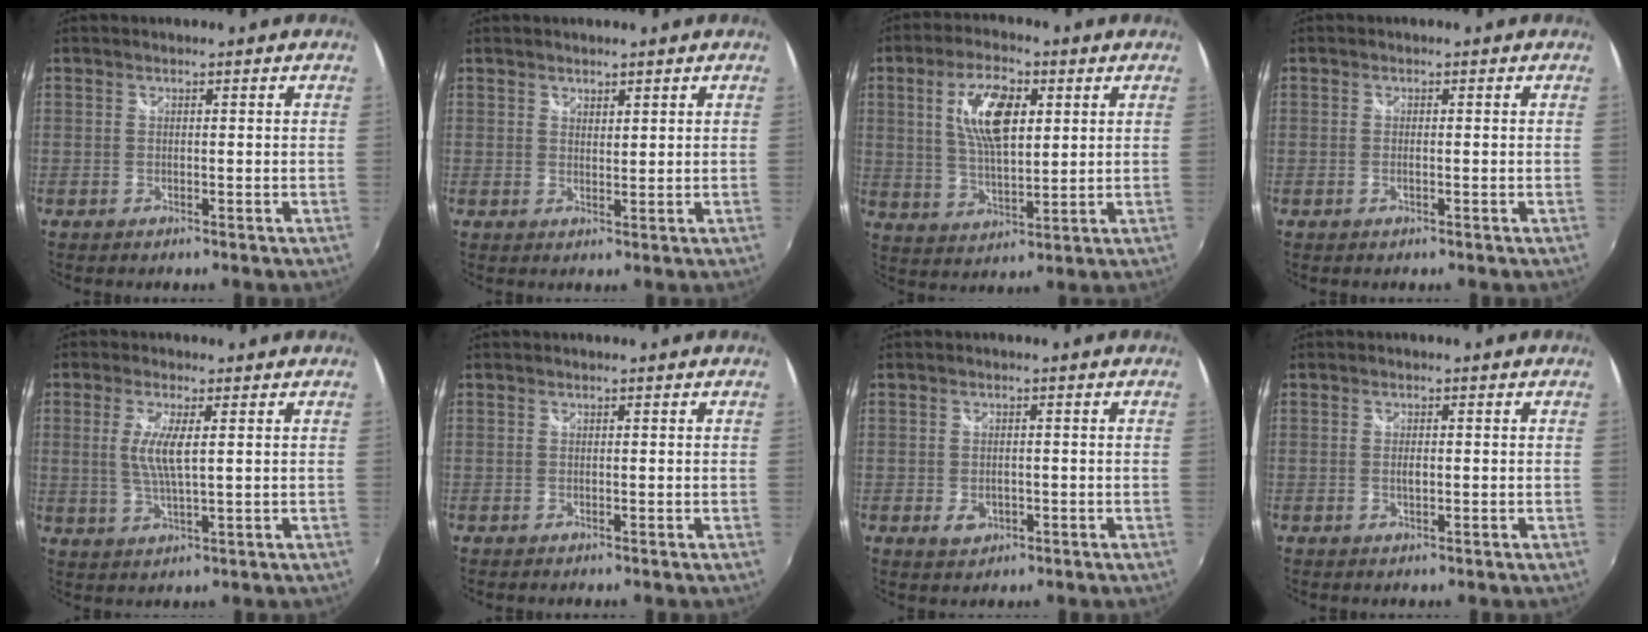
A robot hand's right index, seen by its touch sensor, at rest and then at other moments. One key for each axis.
{"total": 1.5, "fx": 1.3, "fy": 0.7, "fz": 0.4, "tx": -0.002, "ty": 0.000, "tz": 0.021}
{"total": 11.0, "fx": 3.3, "fy": 4.8, "fz": 9.4, "tx": -0.179, "ty": 0.010, "tz": 0.062}
{"total": 1.0, "fx": -0.3, "fy": 0.2, "fz": 1.0, "tx": -0.020, "ty": -0.001, "tz": -0.007}
{"total": 5.8, "fx": 1.0, "fy": 1.0, "fz": 5.6, "tx": -0.115, "ty": -0.005, "tz": 0.018}
{"total": 0.0}
{"total": 3.3, "fx": -1.1, "fy": 2.4, "fz": 2.1, "tx": -0.040, "ty": -0.005, "tz": -0.014}
{"total": 1.4, "fx": -0.2, "fy": 0.6, "fz": 1.3, "tx": -0.024, "ty": -0.001, "tz": -0.004}